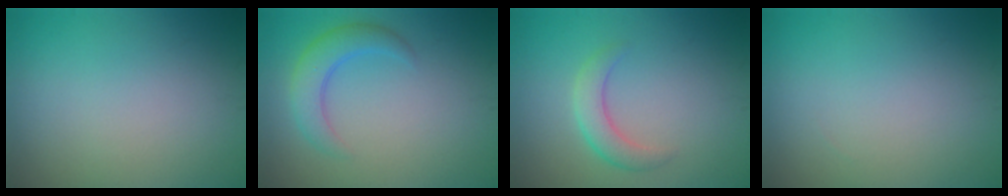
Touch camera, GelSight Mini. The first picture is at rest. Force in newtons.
{"total": 3.4, "press": 3.4, "slide": 0.2}
{"total": 2.6, "press": 2.6, "slide": 0.3}
{"total": 0.0}